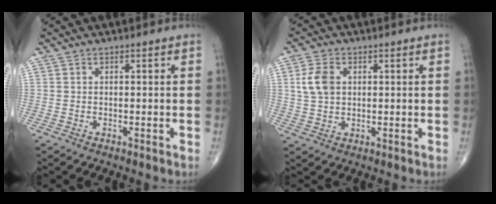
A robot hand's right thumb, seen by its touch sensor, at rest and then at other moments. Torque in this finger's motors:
{"motor_torque": [0.31, 1.26, 0.24, -0.06, 0.05]}